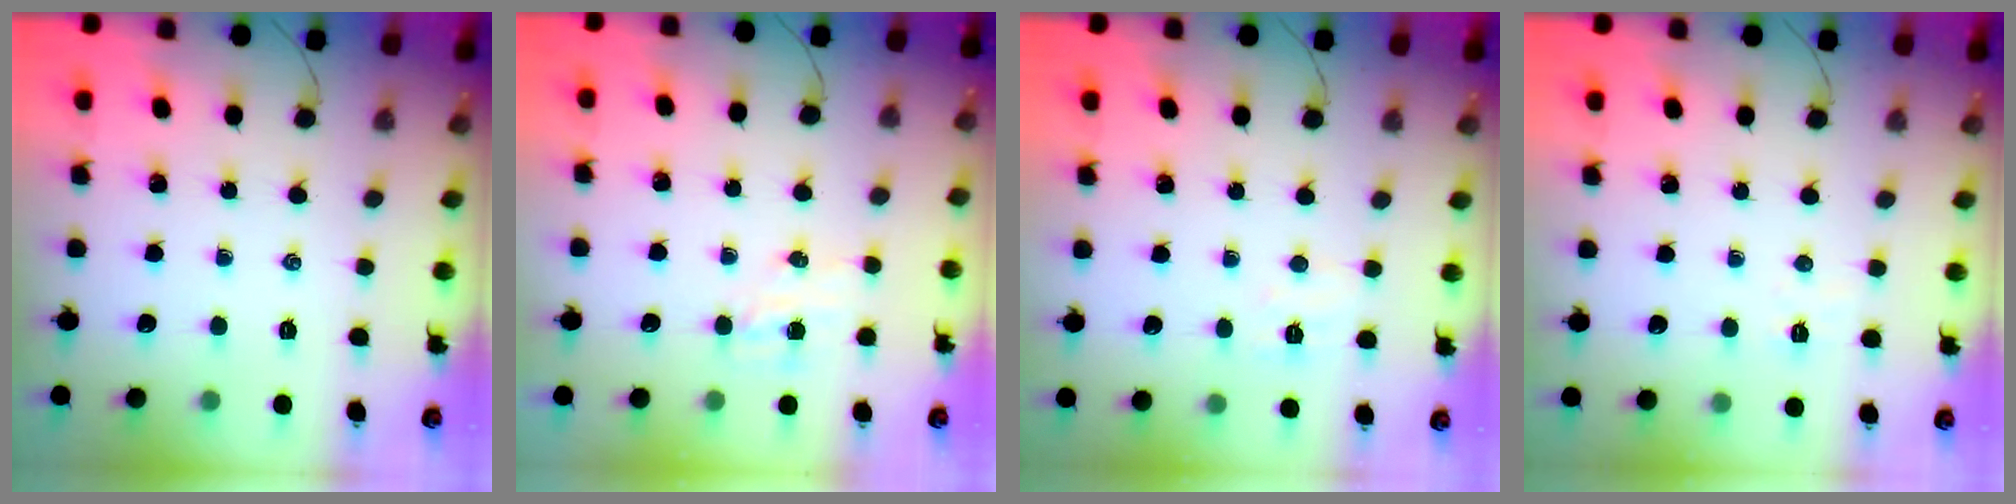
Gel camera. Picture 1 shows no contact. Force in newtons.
{"total": 4.6, "press": 4.4, "slide": 1.2}
{"total": 4.2, "press": 4.1, "slide": 1.2}
{"total": 3.9, "press": 3.8, "slide": 0.9}